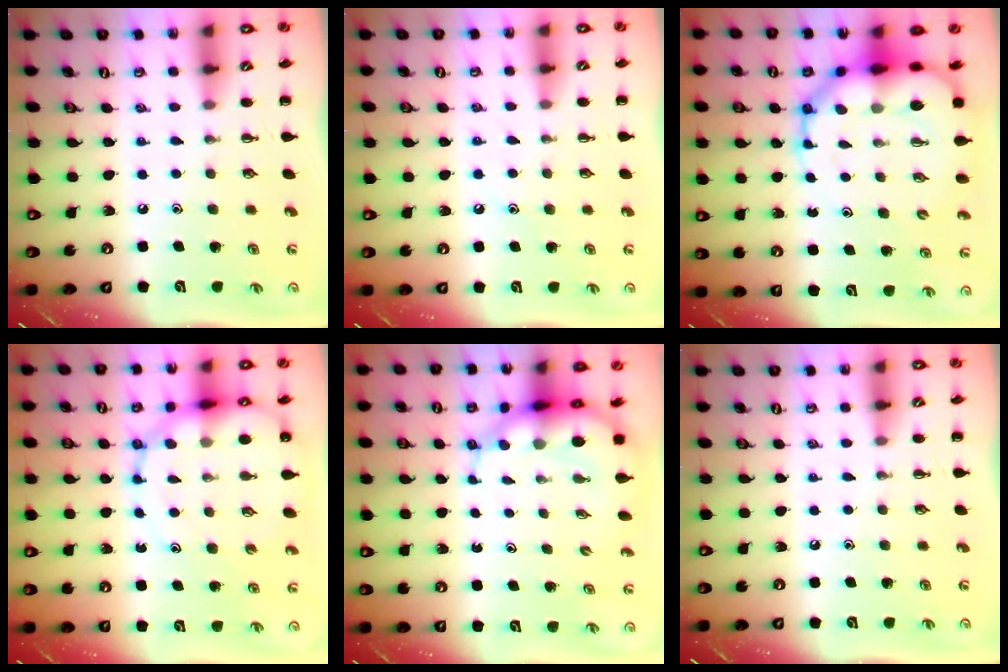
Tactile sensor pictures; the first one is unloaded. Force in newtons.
{"total": 6.8, "press": 6.6, "slide": 1.8}
{"total": 15.5, "press": 15.0, "slide": 4.1}
{"total": 13.6, "press": 13.2, "slide": 3.1}
{"total": 8.1, "press": 7.7, "slide": 2.4}
{"total": 0.0}